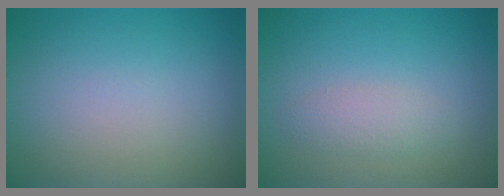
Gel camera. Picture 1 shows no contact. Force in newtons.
{"total": 1.6, "press": 1.6, "slide": 0.2}